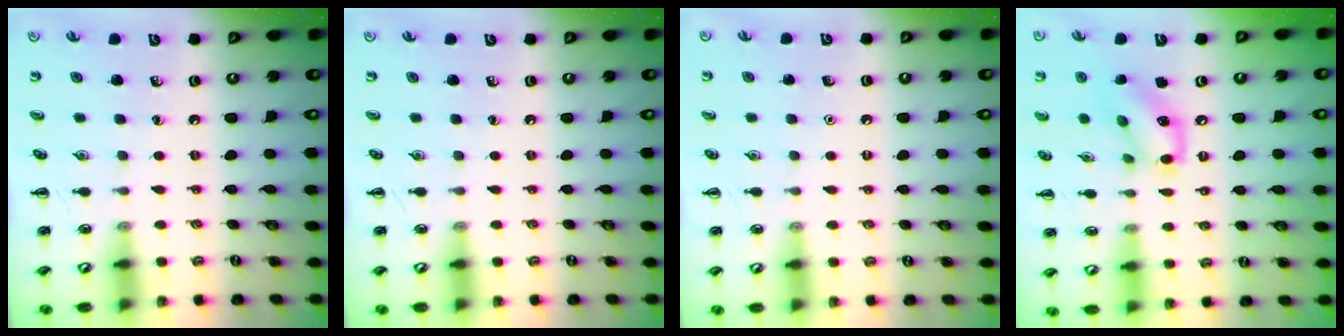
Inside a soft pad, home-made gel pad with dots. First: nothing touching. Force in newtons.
{"total": 0.0}
{"total": 1.6, "press": 1.6, "slide": 0.1}
{"total": 11.9, "press": 11.9, "slide": 0.5}